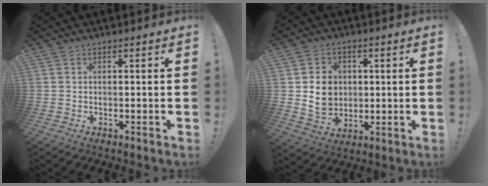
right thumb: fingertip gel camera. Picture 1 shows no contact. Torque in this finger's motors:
{"motor_torque": [0.25, 0.16, 0.28, 0.41, 0.18]}